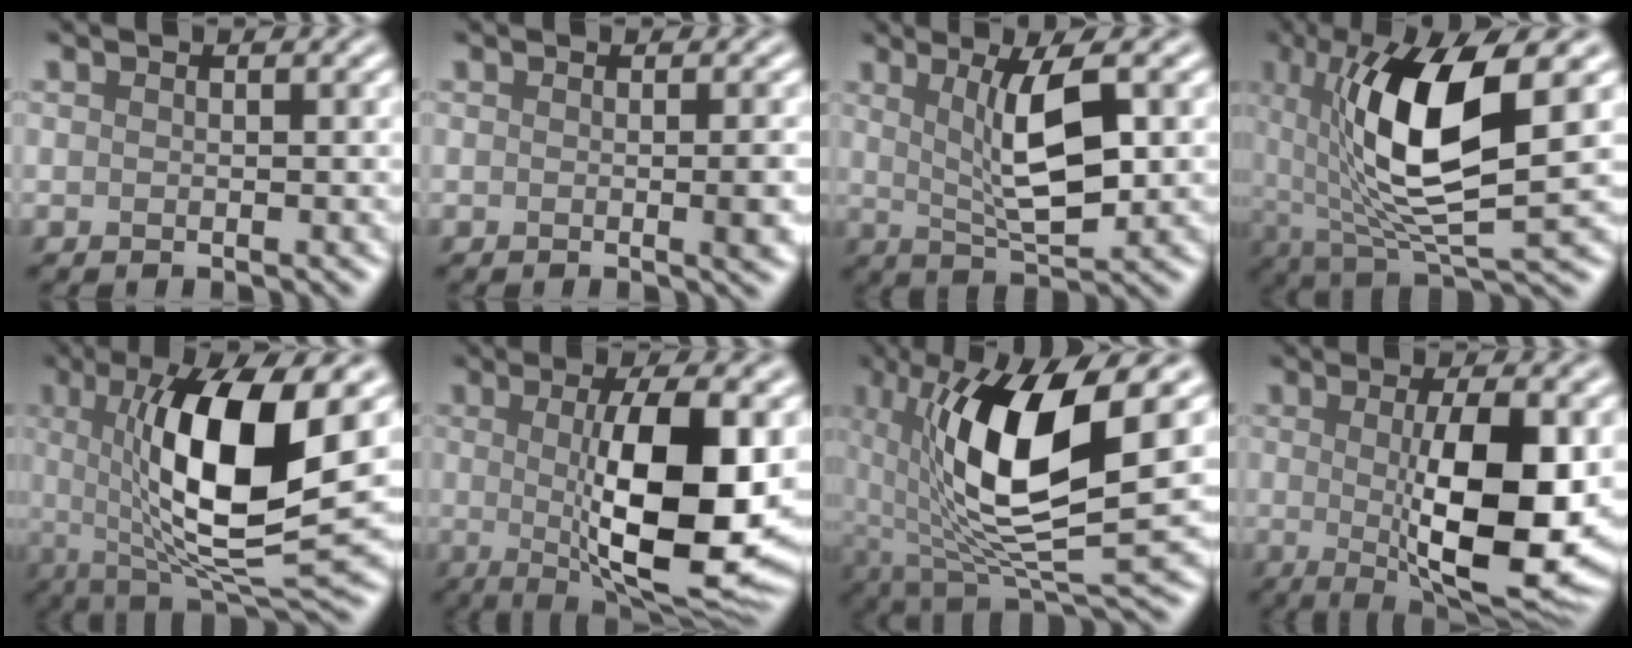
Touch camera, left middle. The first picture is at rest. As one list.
[{"total": 2.4, "force": [-0.1, 0.6, 2.3], "torque": [-0.023, 0.000, -0.004]}, {"total": 6.2, "force": [1.3, 1.6, 5.9], "torque": [-0.100, -0.002, 0.029]}, {"total": 11.0, "force": [1.7, 3.4, 10.3], "torque": [-0.183, -0.002, 0.034]}, {"total": 12.4, "force": [1.6, 3.4, 11.8], "torque": [-0.186, -0.003, 0.031]}, {"total": 11.7, "force": [-0.1, 3.5, 11.2], "torque": [-0.167, -0.012, 0.003]}, {"total": 12.2, "force": [1.8, 4.1, 11.4], "torque": [-0.207, -0.008, 0.034]}, {"total": 10.5, "force": [-0.3, 3.0, 10.1], "torque": [-0.152, -0.015, 0.003]}]